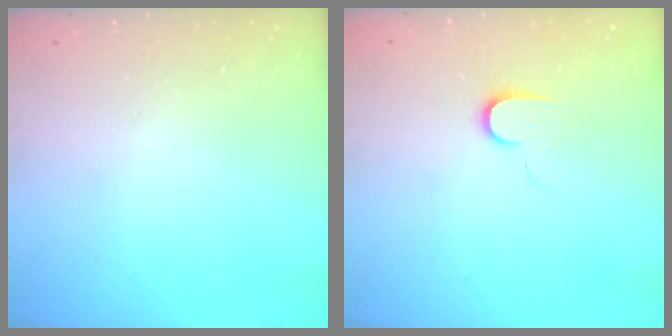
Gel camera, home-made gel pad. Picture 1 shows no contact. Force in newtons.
{"total": 7.1, "press": 7.1, "slide": 0.7}